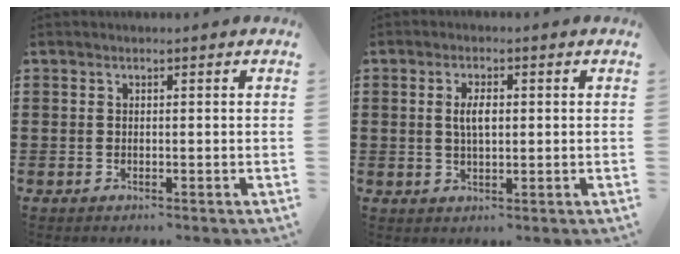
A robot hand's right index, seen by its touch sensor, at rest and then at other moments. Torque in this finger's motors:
{"motor_torque": [0.54, 0.45, 0.41, 0.07]}